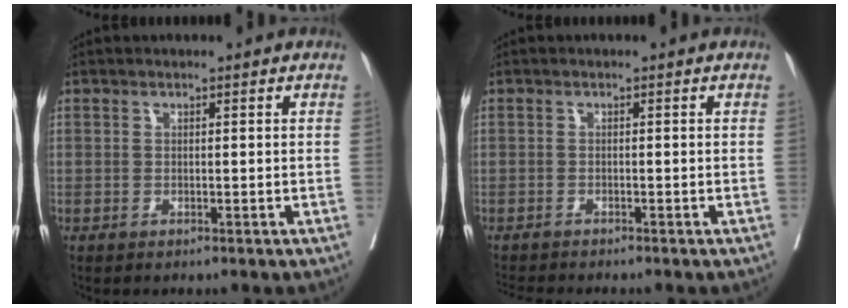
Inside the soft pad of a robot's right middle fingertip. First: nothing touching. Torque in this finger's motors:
{"motor_torque": [0.46, -0.60, 0.03, 0.02]}